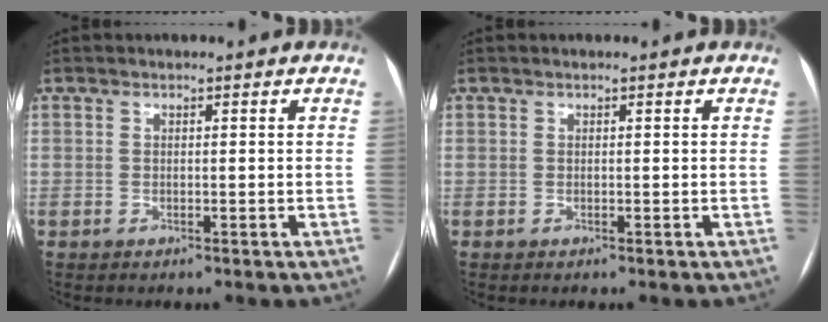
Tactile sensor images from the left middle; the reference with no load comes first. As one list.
[{"total": 0.0}]